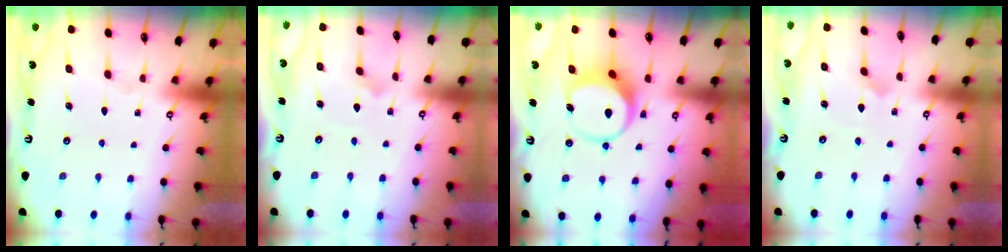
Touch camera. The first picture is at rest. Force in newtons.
{"total": 1.5, "press": 1.5, "slide": 0.0}
{"total": 8.6, "press": 8.6, "slide": 0.6}
{"total": 1.7, "press": 1.7, "slide": 0.2}